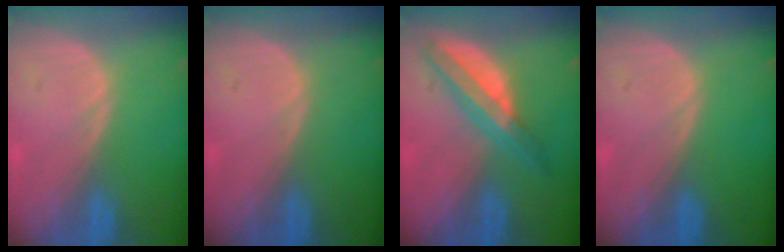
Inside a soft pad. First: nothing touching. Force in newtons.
{"total": 0.0}
{"total": 6.8, "press": 5.8, "slide": 3.4}
{"total": 0.0}